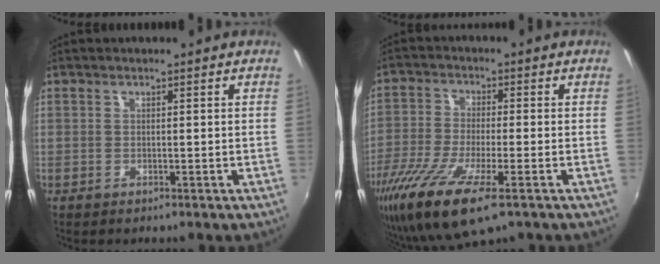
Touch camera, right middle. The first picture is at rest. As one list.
[{"total": 14.7, "force": [-8.4, 3.3, 11.6], "torque": [-0.245, -0.051, -0.160]}]